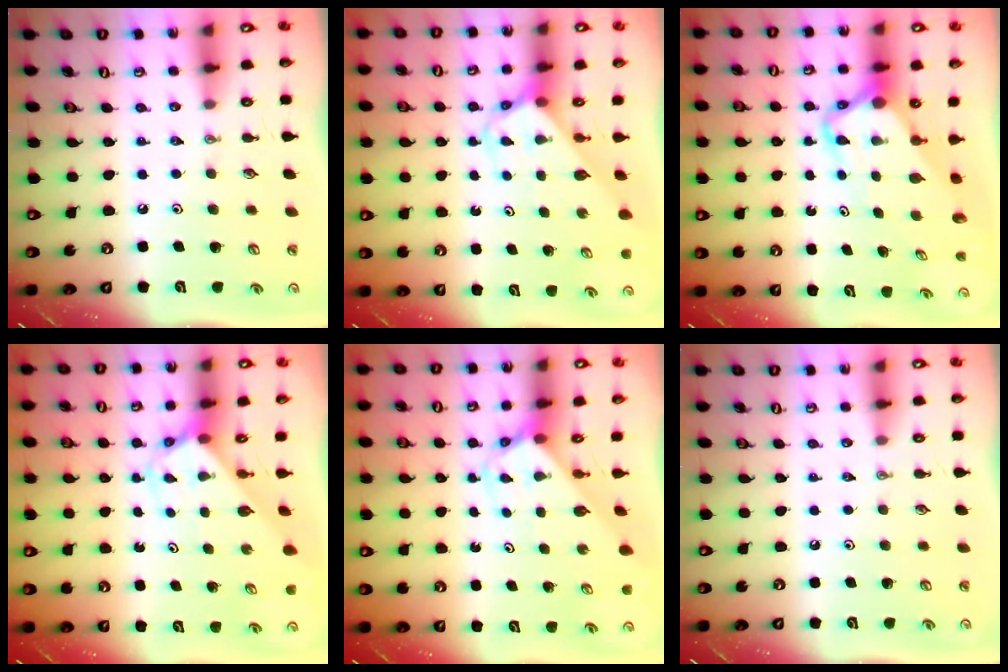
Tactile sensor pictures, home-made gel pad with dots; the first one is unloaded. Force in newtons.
{"total": 3.3, "press": 3.3, "slide": 0.1}
{"total": 5.6, "press": 5.5, "slide": 0.6}
{"total": 2.7, "press": 2.7, "slide": 0.2}
{"total": 2.7, "press": 2.7, "slide": 0.2}
{"total": 0.0}